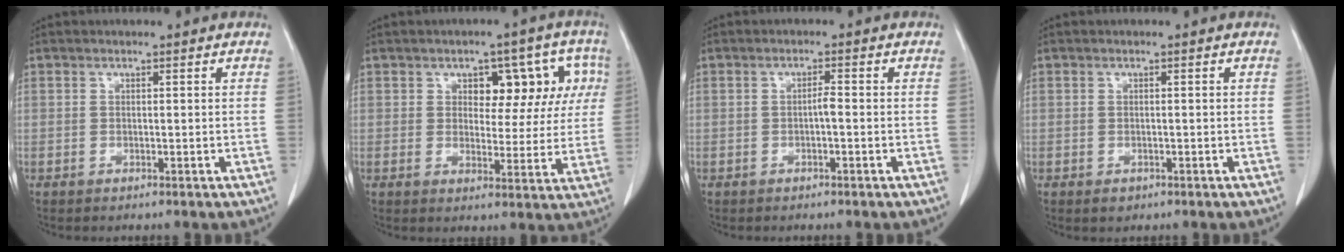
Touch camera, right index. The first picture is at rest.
{"total": 12.2, "force": [3.7, 7.2, 9.2], "torque": [-0.124, 0.037, 0.057]}
{"total": 1.9, "force": [-0.3, 0.5, 1.8], "torque": [-0.035, 0.003, -0.003]}
{"total": 2.2, "force": [-0.9, 1.6, 1.1], "torque": [-0.019, 0.000, -0.003]}